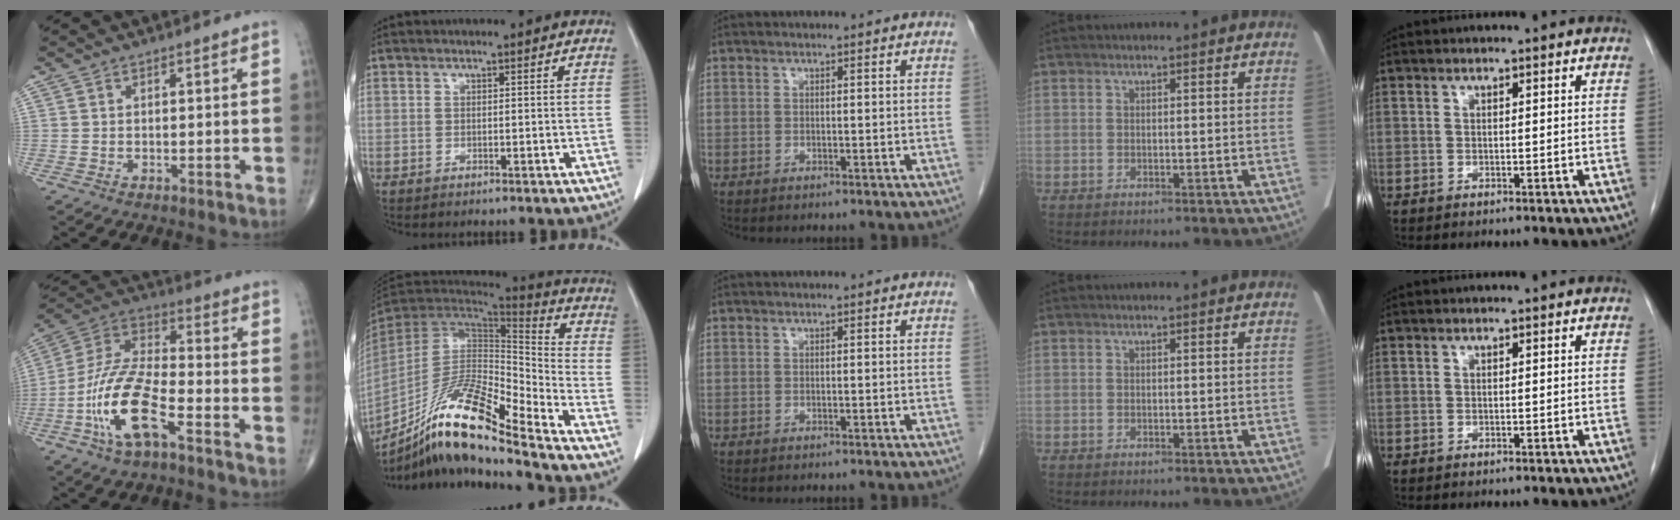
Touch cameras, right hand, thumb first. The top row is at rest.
{"thumb": {"total": 15.8, "force": [-6.9, 5.8, 13.0], "torque": [-0.271, 0.045, -0.134]}, "index": {"total": 18.8, "force": [-13.8, 1.1, 12.7], "torque": [-0.248, -0.015, -0.252]}}